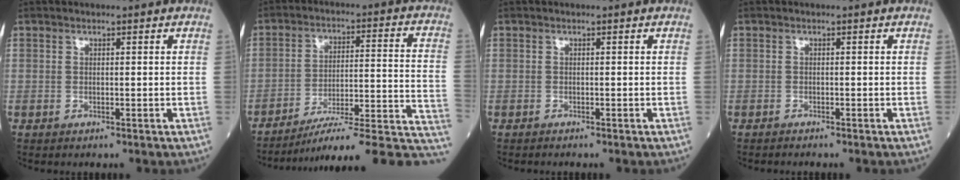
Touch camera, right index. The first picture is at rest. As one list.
[{"total": 21.0, "force": [-17.8, 0.8, 11.2], "torque": [-0.075, 0.022, -0.246]}, {"total": 0.7, "force": [-0.7, -0.1, 0.2], "torque": [-0.005, -0.002, -0.013]}, {"total": 1.0, "force": [-1.0, -0.1, 0.3], "torque": [-0.007, -0.001, -0.016]}]